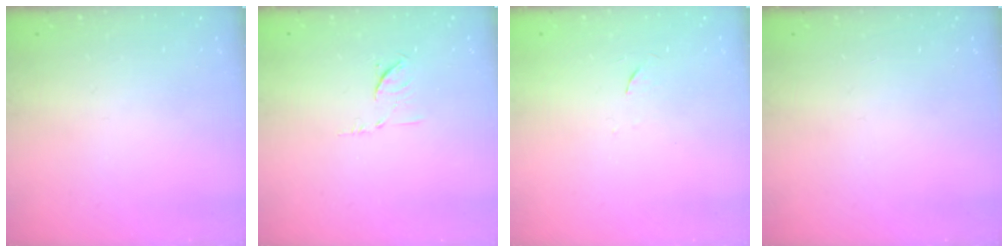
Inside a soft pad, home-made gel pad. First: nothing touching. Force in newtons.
{"total": 5.5, "press": 5.4, "slide": 1.2}
{"total": 3.7, "press": 3.4, "slide": 1.3}
{"total": 0.0}